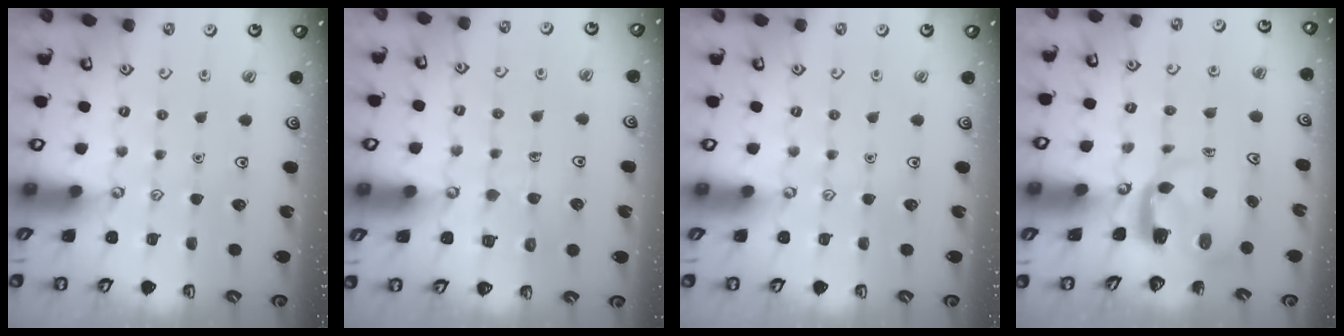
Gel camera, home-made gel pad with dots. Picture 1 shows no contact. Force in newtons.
{"total": 5.9, "press": 5.9, "slide": 0.3}
{"total": 0.0}
{"total": 4.0, "press": 3.9, "slide": 0.5}